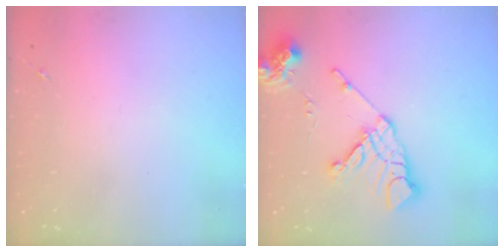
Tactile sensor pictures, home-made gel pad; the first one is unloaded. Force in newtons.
{"total": 14.4, "press": 14.3, "slide": 1.9}